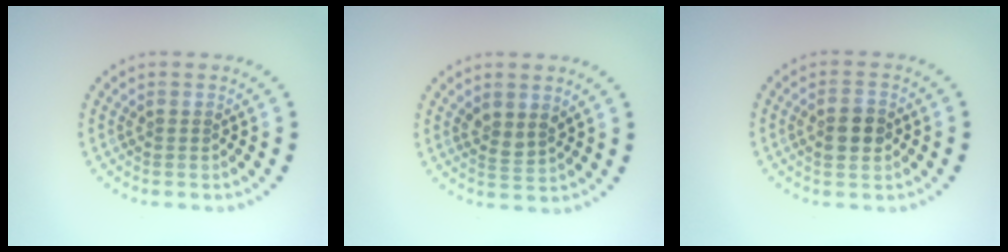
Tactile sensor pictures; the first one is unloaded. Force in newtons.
{"total": 1.6, "press": 1.4, "slide": 0.8}
{"total": 2.9, "press": 2.9, "slide": 0.2}